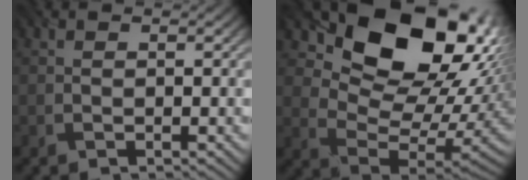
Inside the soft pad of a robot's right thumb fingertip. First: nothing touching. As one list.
[{"total": 17.4, "force": [9.1, 10.5, 10.4], "torque": [-0.172, 0.006, 0.169]}]